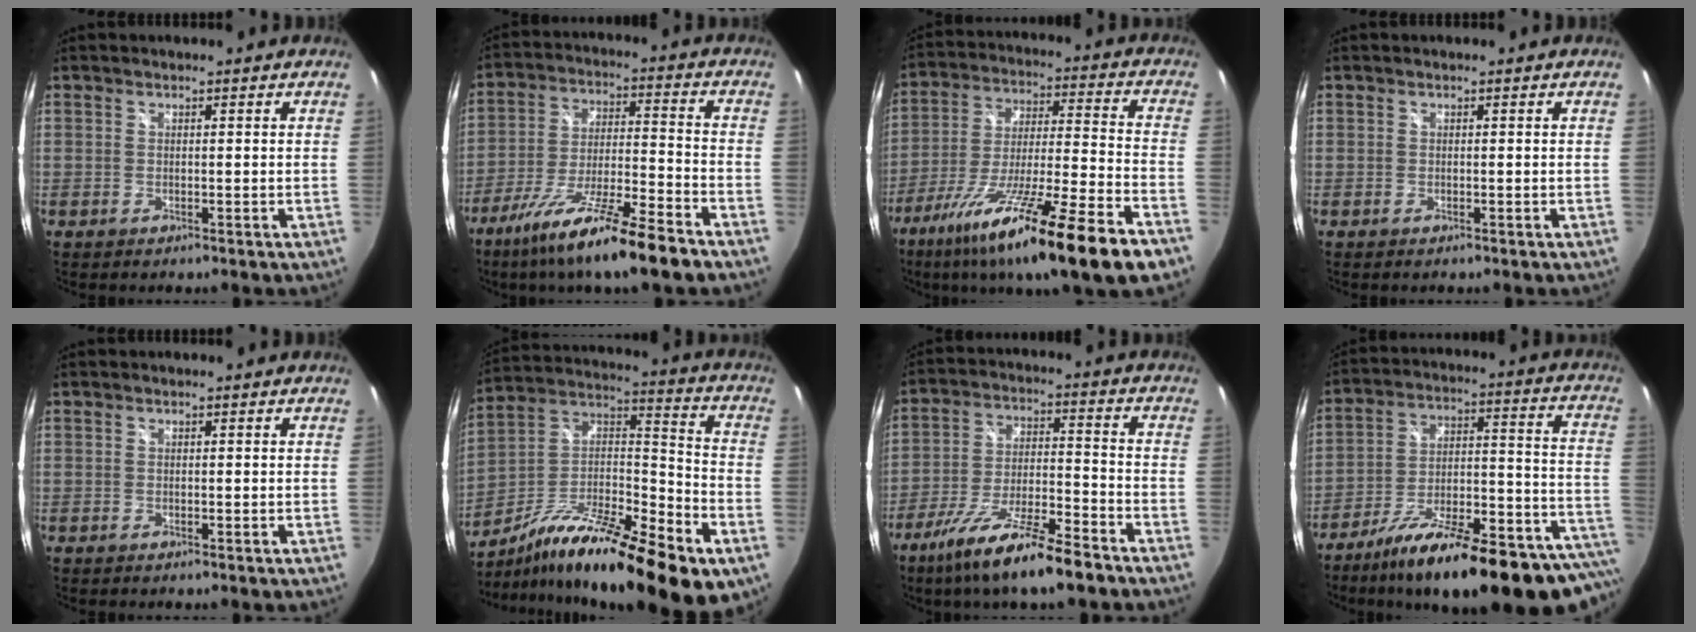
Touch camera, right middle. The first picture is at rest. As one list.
[{"total": 17.4, "force": [-12.9, 1.3, 11.6], "torque": [-0.223, -0.032, -0.221]}, {"total": 23.4, "force": [-15.6, 1.1, 17.5], "torque": [-0.304, -0.063, -0.256]}, {"total": 0.0}, {"total": 0.0}, {"total": 27.6, "force": [-15.9, 7.6, 21.2], "torque": [-0.342, -0.018, -0.262]}, {"total": 15.7, "force": [-11.7, 2.2, 10.2], "torque": [-0.202, -0.029, -0.204]}, {"total": 29.5, "force": [-22.0, 7.6, 18.2], "torque": [-0.238, -0.027, -0.312]}]